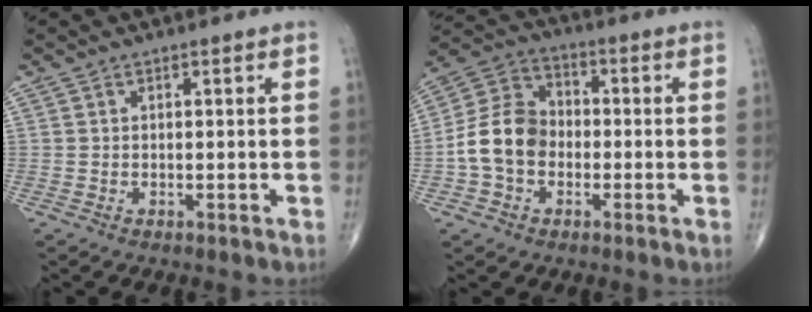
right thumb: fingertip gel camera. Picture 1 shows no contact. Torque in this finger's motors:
{"motor_torque": [1.03, 1.66, 1.03, -0.46, 0.10]}